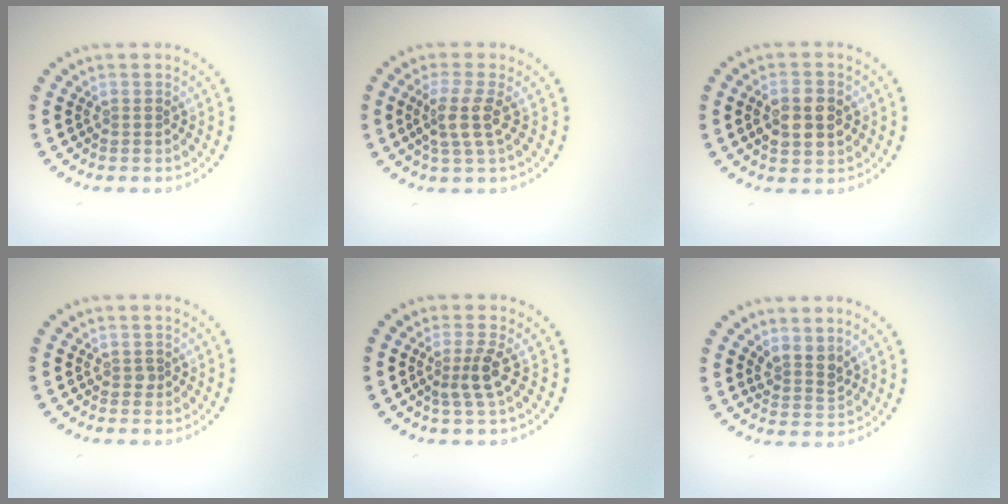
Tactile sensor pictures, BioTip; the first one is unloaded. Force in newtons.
{"total": 2.9, "press": 2.3, "slide": 1.8}
{"total": 3.8, "press": 3.8, "slide": 0.3}
{"total": 0.6, "press": 0.5, "slide": 0.3}
{"total": 2.3, "press": 1.7, "slide": 1.5}
{"total": 2.2, "press": 1.7, "slide": 1.4}